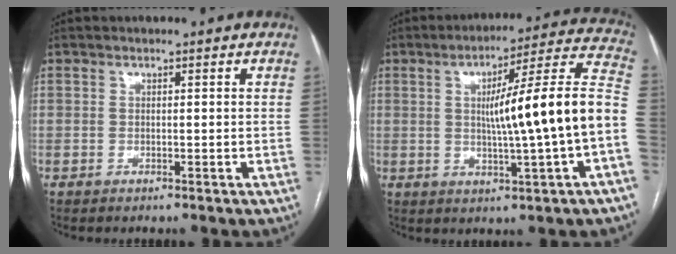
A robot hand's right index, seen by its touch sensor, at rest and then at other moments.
{"total": 17.0, "force": [-0.9, -0.7, 17.0], "torque": [-0.243, 0.022, -0.017]}